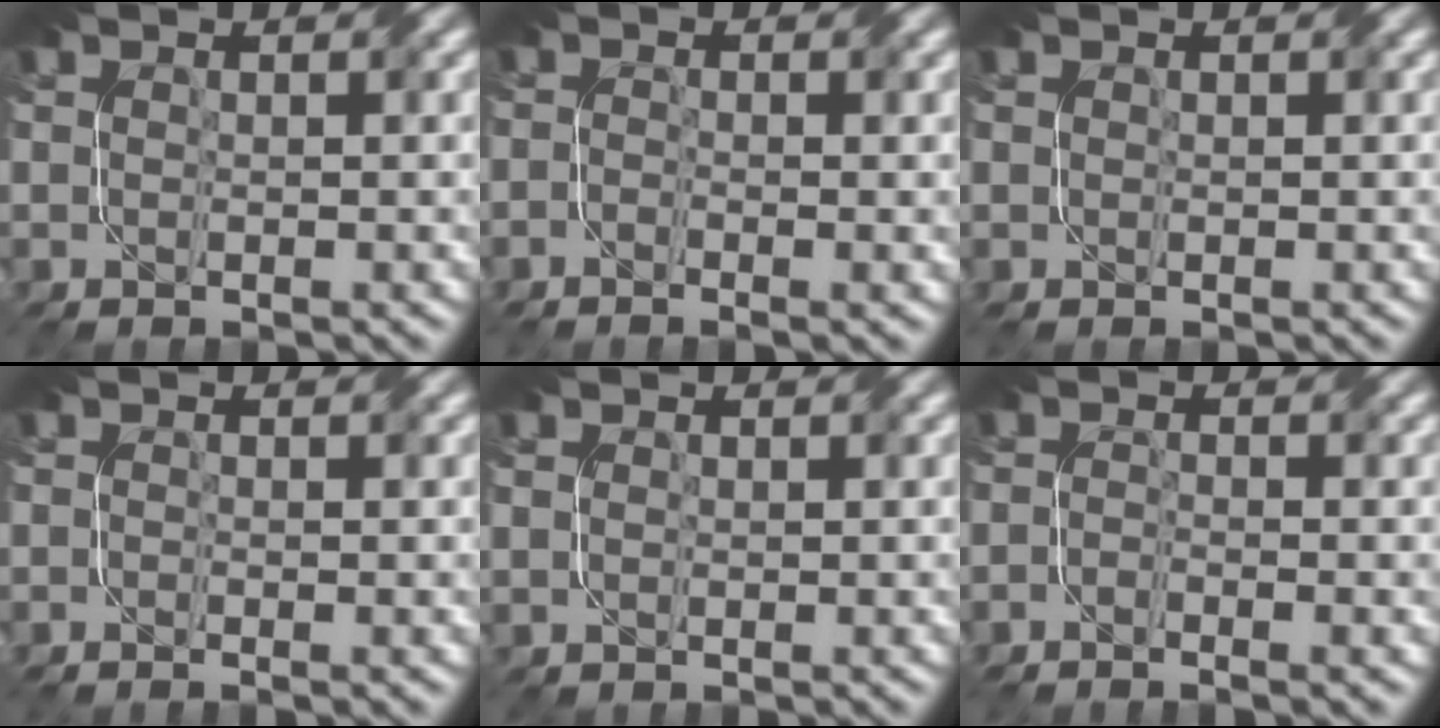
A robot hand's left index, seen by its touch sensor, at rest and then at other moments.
{"total": 1.6, "force": [-0.8, 0.6, 1.3], "torque": [-0.025, -0.003, -0.016]}
{"total": 0.0}
{"total": 0.9, "force": [-0.4, 0.3, 0.8], "torque": [-0.014, -0.003, -0.009]}
{"total": 1.2, "force": [0.7, 0.8, -0.5], "torque": [0.014, 0.004, 0.013]}
{"total": 1.5, "force": [-1.0, 0.4, 1.1], "torque": [-0.022, -0.002, -0.021]}